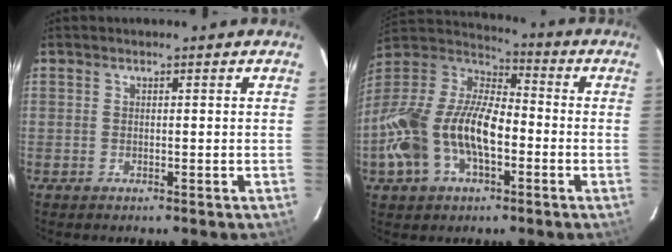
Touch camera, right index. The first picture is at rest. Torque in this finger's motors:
{"motor_torque": [1.23, -0.86, 1.05, 0.21]}